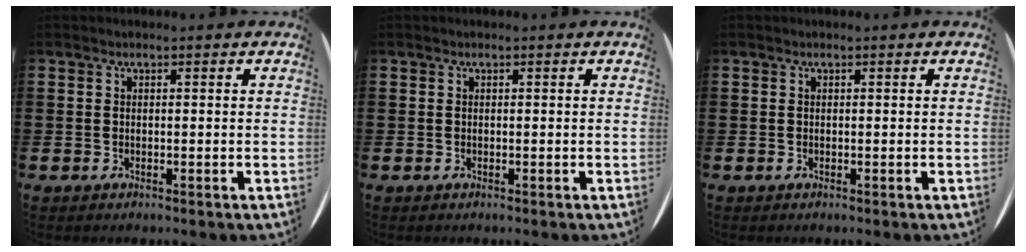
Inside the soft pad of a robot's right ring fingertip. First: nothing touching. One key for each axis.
{"total": 0.0}
{"total": 0.0}